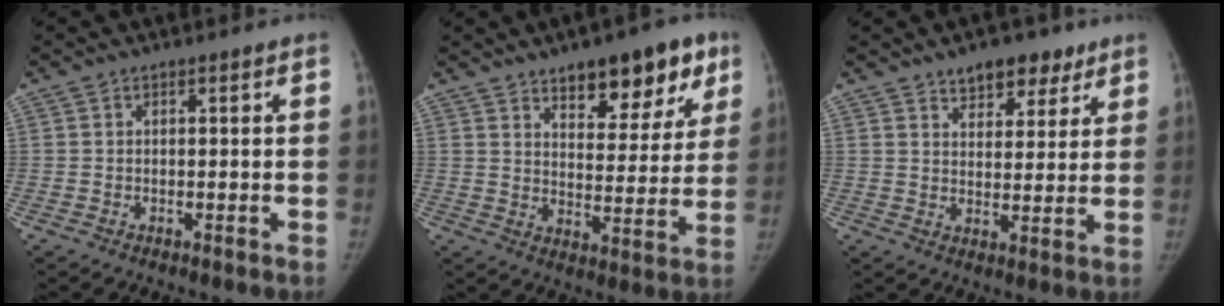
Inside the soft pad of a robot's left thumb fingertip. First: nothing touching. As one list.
[{"total": 15.1, "force": [9.1, 7.0, 9.8], "torque": [-0.074, -0.042, 0.130]}, {"total": 8.5, "force": [5.7, 4.7, 4.1], "torque": [-0.020, -0.028, 0.085]}]